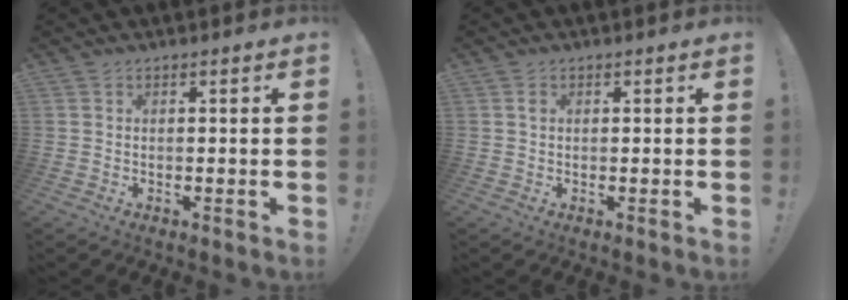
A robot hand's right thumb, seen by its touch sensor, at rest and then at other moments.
{"total": 0.8, "force": [0.1, 0.6, 0.5], "torque": [-0.007, 0.001, 0.002]}